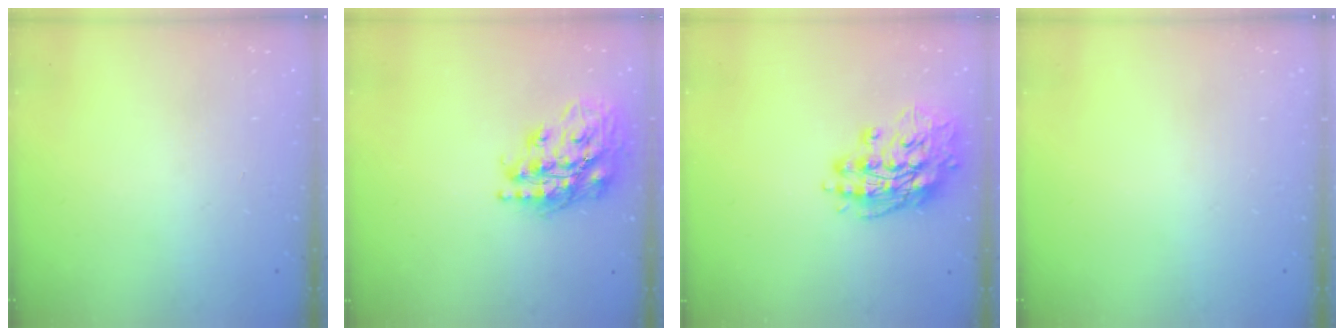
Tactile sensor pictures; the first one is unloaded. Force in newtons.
{"total": 19.9, "press": 19.8, "slide": 2.4}
{"total": 15.4, "press": 15.2, "slide": 2.6}
{"total": 0.0}